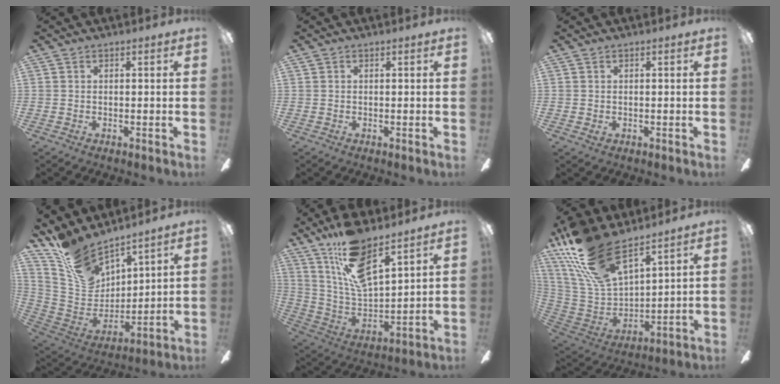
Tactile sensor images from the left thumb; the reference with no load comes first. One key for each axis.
{"total": 0.0}
{"total": 0.7, "fx": 0.2, "fy": 0.5, "fz": 0.4, "tx": -0.008, "ty": 0.002, "tz": 0.003}
{"total": 15.2, "fx": 12.7, "fy": 6.1, "fz": 5.6, "tx": -0.131, "ty": -0.087, "tz": 0.238}
{"total": 16.1, "fx": 11.3, "fy": 5.3, "fz": 10.2, "tx": -0.206, "ty": -0.064, "tz": 0.201}
{"total": 22.2, "fx": 15.9, "fy": 9.0, "fz": 12.5, "tx": -0.297, "ty": -0.100, "tz": 0.288}